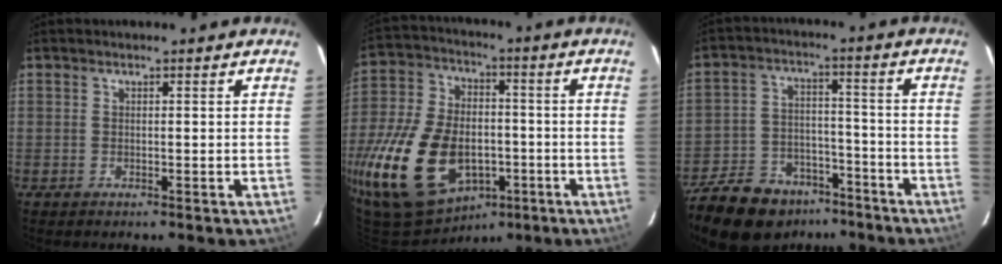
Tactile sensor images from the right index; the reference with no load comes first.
{"total": 23.7, "force": [-8.8, 15.2, 15.9], "torque": [-0.358, -0.005, -0.133]}
{"total": 19.3, "force": [-14.0, 10.6, 8.0], "torque": [-0.197, 0.015, -0.206]}